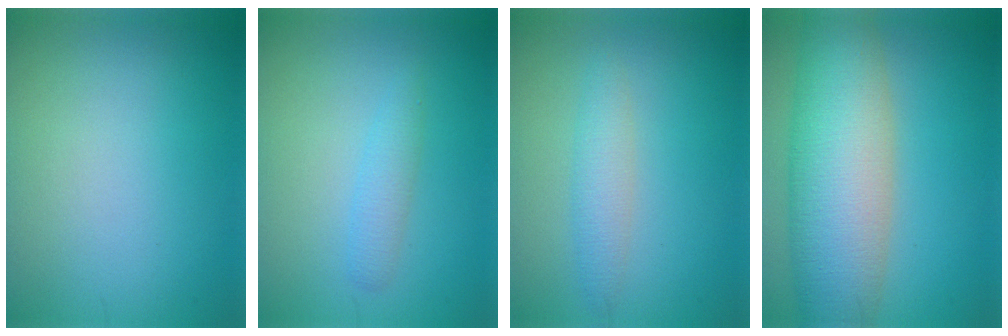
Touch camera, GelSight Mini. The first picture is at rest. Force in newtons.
{"total": 1.6, "press": 1.6, "slide": 0.2}
{"total": 2.2, "press": 2.2, "slide": 0.0}
{"total": 11.0, "press": 10.9, "slide": 0.8}